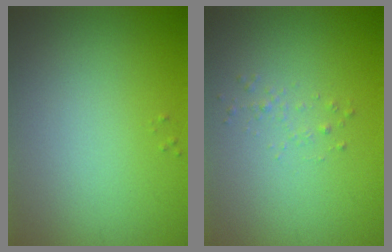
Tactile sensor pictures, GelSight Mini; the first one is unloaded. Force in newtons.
{"total": 0.8, "press": 0.8, "slide": 0.0}